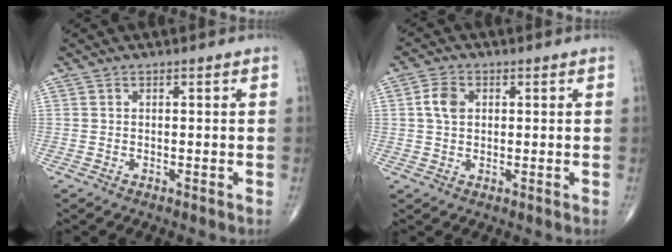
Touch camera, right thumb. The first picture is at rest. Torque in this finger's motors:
{"motor_torque": [-0.17, 0.17, 0.19, -0.16, 0.12]}